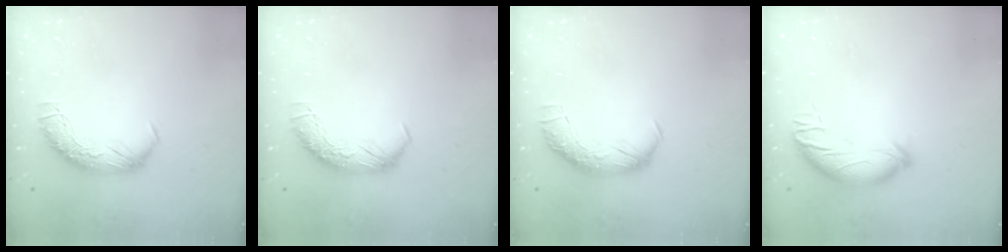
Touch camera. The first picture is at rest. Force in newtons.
{"total": 0.0}
{"total": 2.4, "press": 1.2, "slide": 2.1}
{"total": 3.0, "press": 2.6, "slide": 1.5}